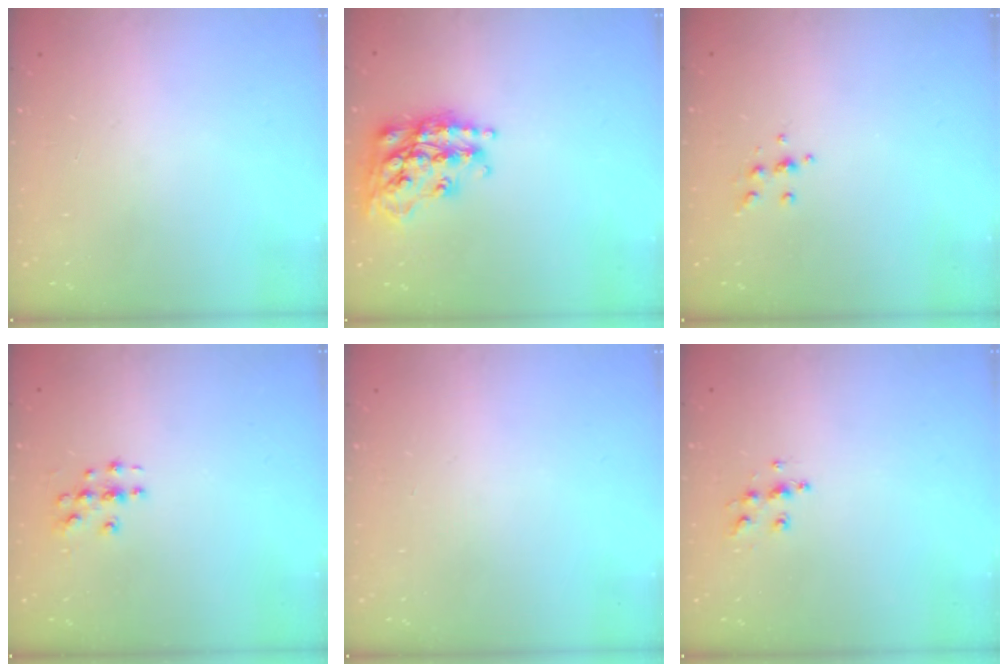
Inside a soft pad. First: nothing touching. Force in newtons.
{"total": 20.4, "press": 20.4, "slide": 1.4}
{"total": 4.8, "press": 4.7, "slide": 0.8}
{"total": 3.5, "press": 3.4, "slide": 0.2}
{"total": 0.0}
{"total": 6.6, "press": 6.5, "slide": 0.3}